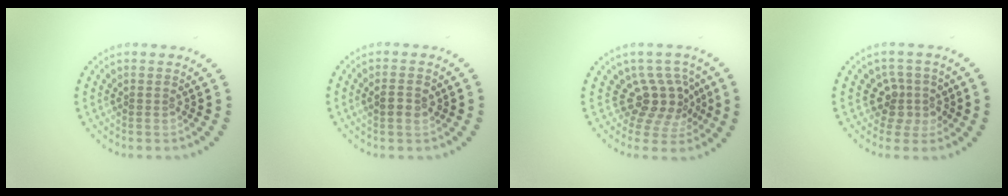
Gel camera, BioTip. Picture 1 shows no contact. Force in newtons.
{"total": 1.8, "press": 1.8, "slide": 0.3}
{"total": 3.7, "press": 2.6, "slide": 2.6}
{"total": 2.6, "press": 2.0, "slide": 1.7}